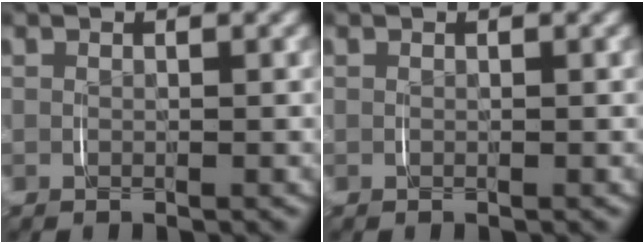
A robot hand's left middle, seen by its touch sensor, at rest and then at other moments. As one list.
[{"total": 0.0}]